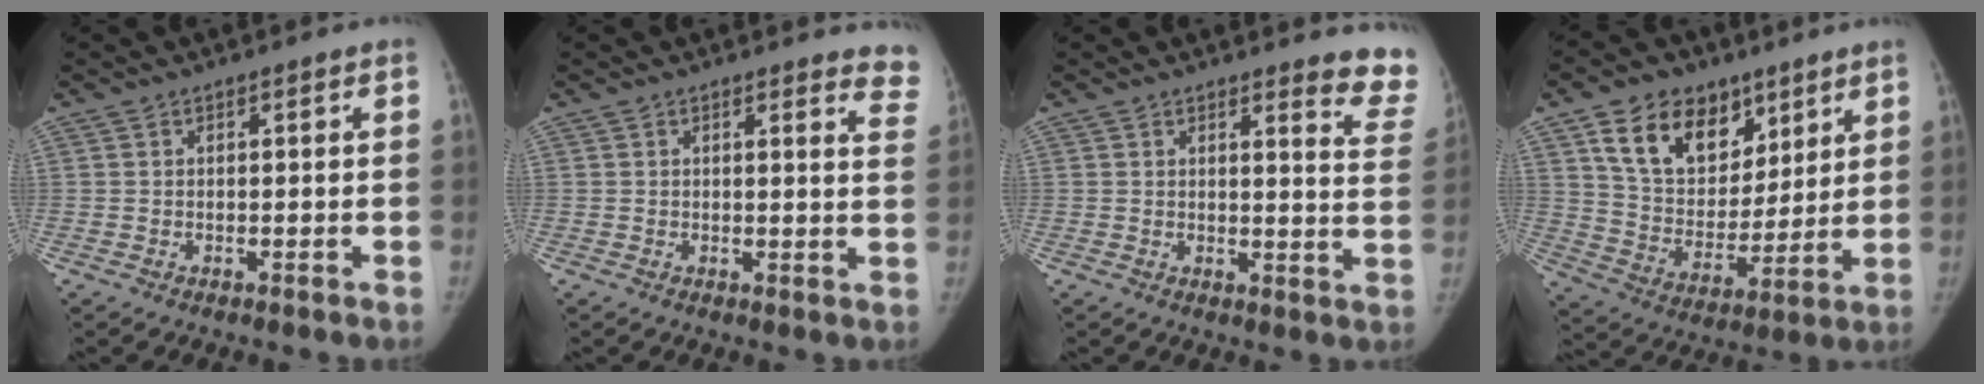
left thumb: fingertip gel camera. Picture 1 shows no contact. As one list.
[{"total": 7.5, "force": [7.1, 1.7, 1.7], "torque": [0.025, -0.047, 0.044]}, {"total": 9.5, "force": [9.0, 1.4, 2.8], "torque": [0.006, -0.092, 0.074]}, {"total": 17.3, "force": [9.5, 11.8, 8.4], "torque": [-0.101, -0.039, 0.174]}]